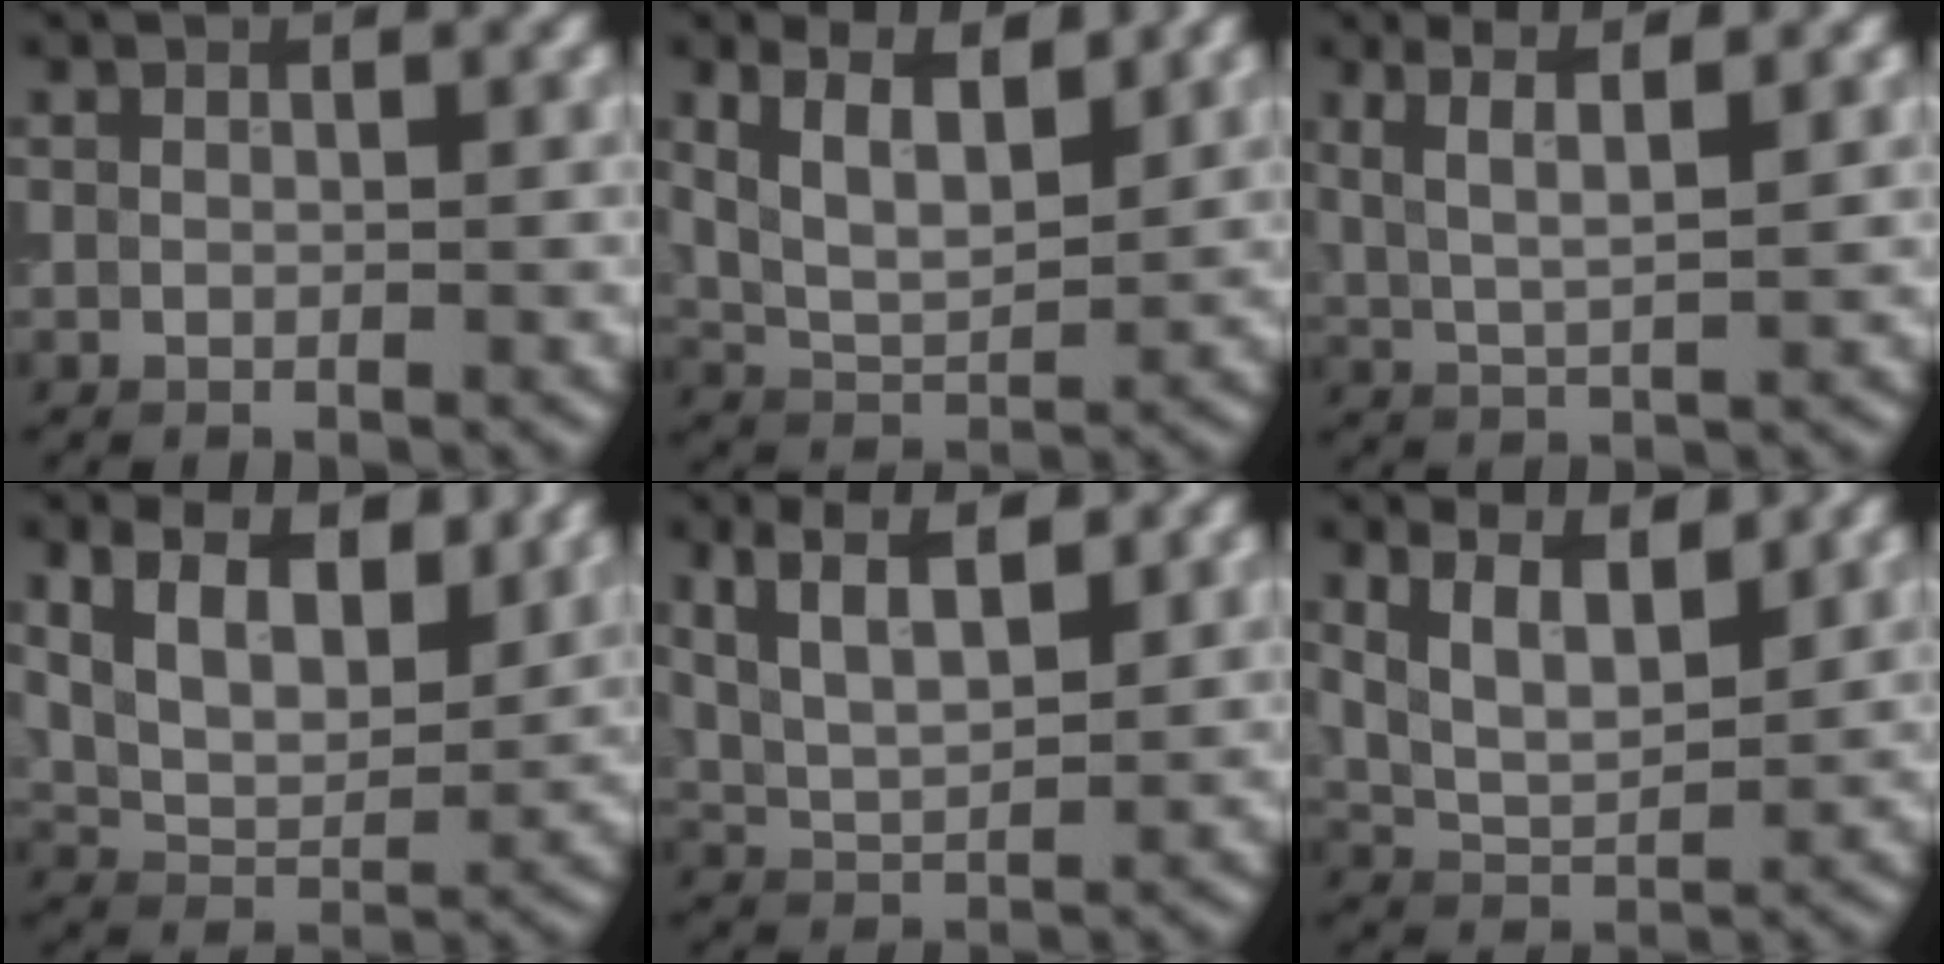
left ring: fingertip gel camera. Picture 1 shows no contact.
{"total": 5.8, "force": [2.8, 2.7, 4.3], "torque": [-0.086, 0.002, 0.048]}
{"total": 3.8, "force": [2.0, 0.9, 3.1], "torque": [-0.062, 0.002, 0.039]}
{"total": 7.5, "force": [3.5, 3.9, 5.4], "torque": [-0.101, 0.001, 0.061]}
{"total": 5.8, "force": [3.0, 2.5, 4.3], "torque": [-0.083, 0.010, 0.050]}
{"total": 5.1, "force": [2.6, 2.3, 3.7], "torque": [-0.077, 0.000, 0.047]}